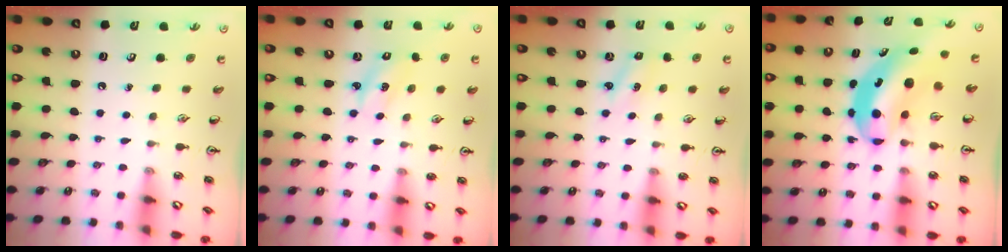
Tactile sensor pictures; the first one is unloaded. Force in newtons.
{"total": 2.1, "press": 2.0, "slide": 0.7}
{"total": 1.8, "press": 1.7, "slide": 0.7}
{"total": 6.8, "press": 6.5, "slide": 2.2}